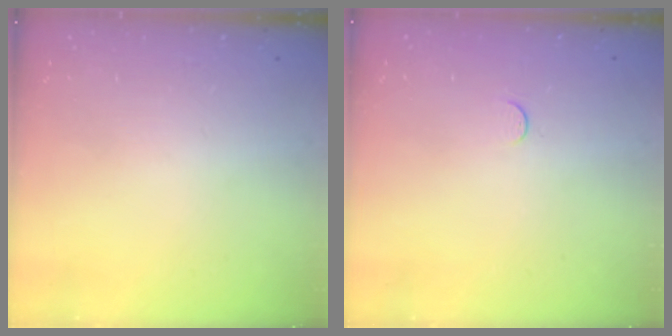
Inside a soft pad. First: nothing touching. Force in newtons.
{"total": 3.5, "press": 3.5, "slide": 0.4}